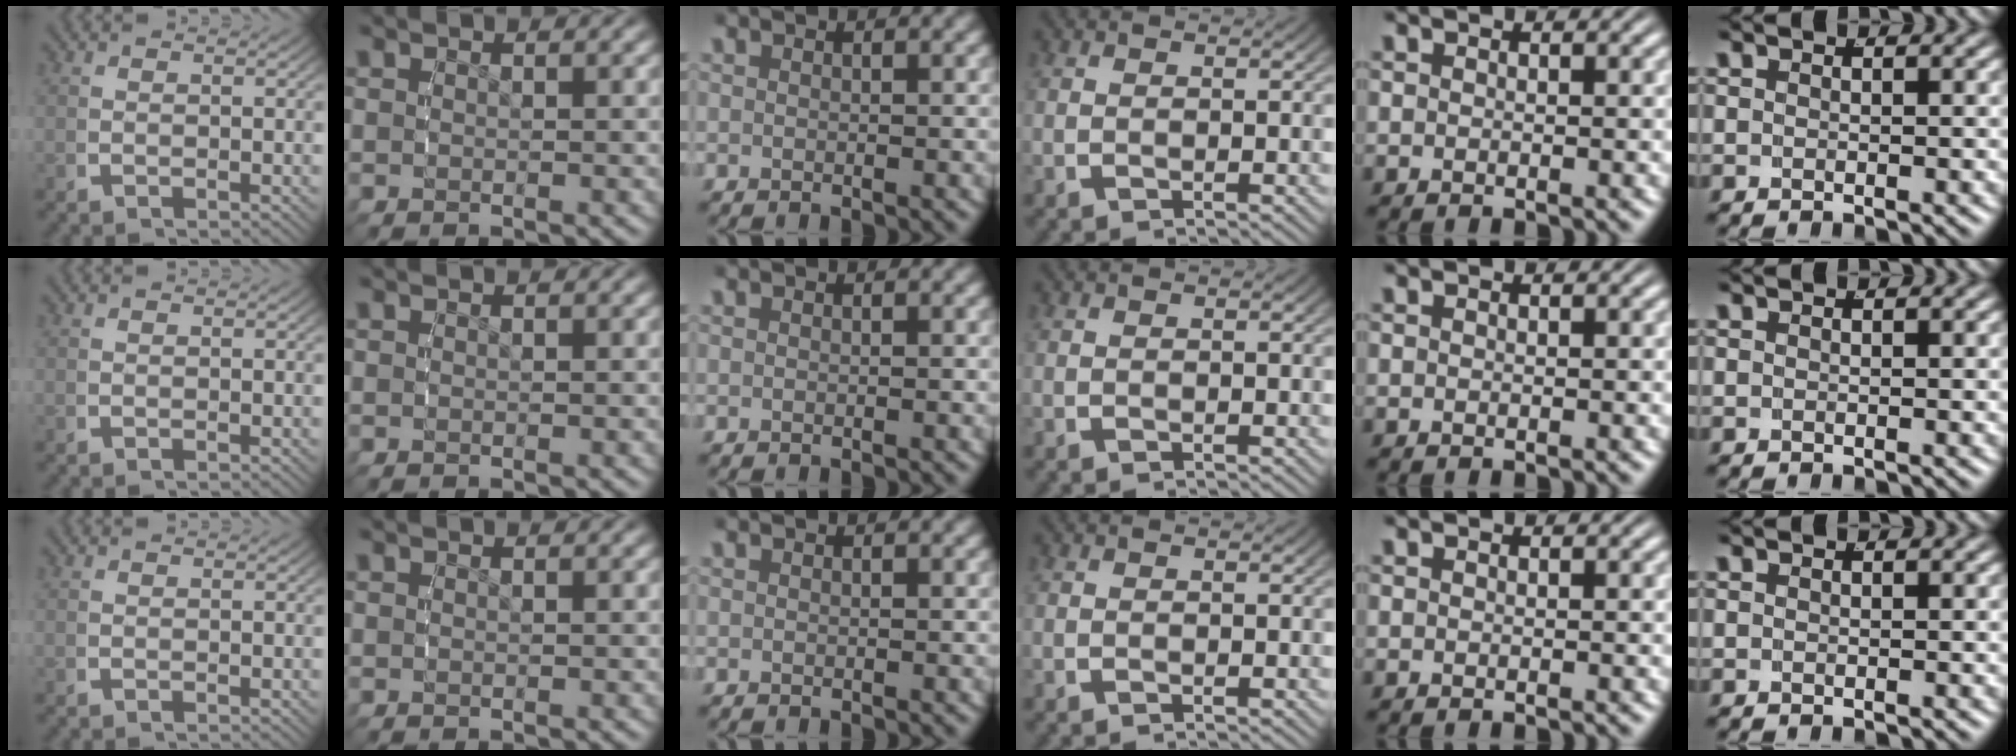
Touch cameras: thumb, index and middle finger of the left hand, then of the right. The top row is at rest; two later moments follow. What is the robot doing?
{"motion": "reach", "object": "string"}